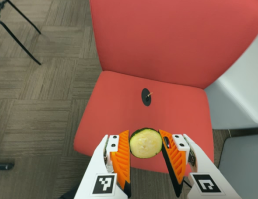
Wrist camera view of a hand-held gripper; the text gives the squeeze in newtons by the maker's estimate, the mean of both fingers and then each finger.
{"total": 9.0, "left": 9.1, "right": 8.9}